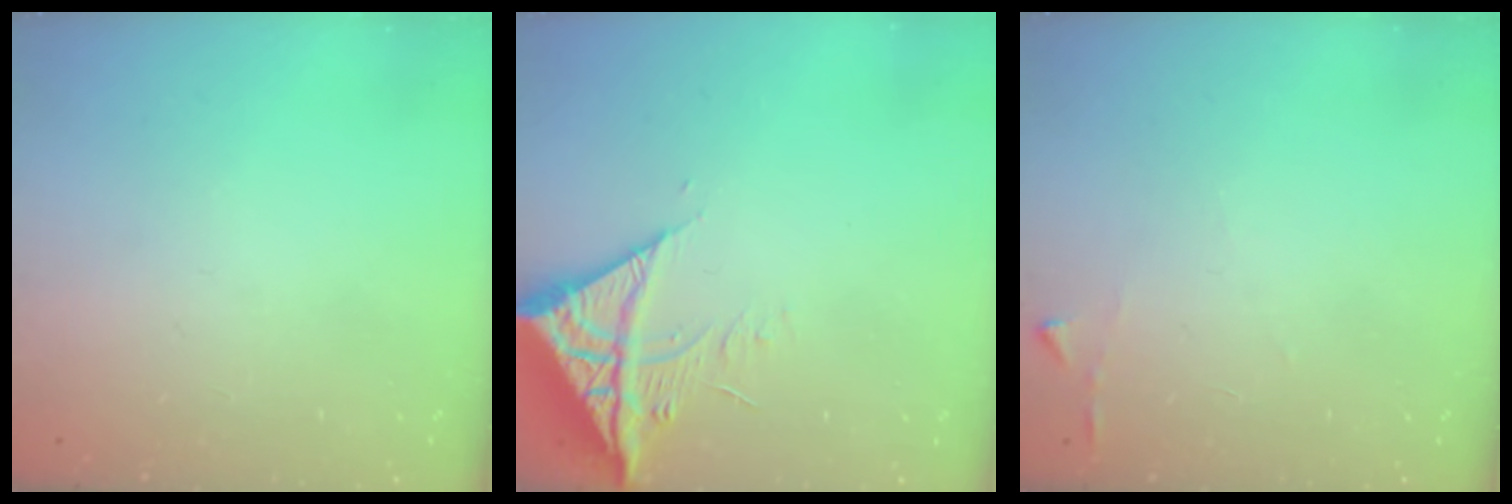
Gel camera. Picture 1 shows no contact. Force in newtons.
{"total": 10.4, "press": 10.3, "slide": 1.4}
{"total": 2.9, "press": 2.9, "slide": 0.3}